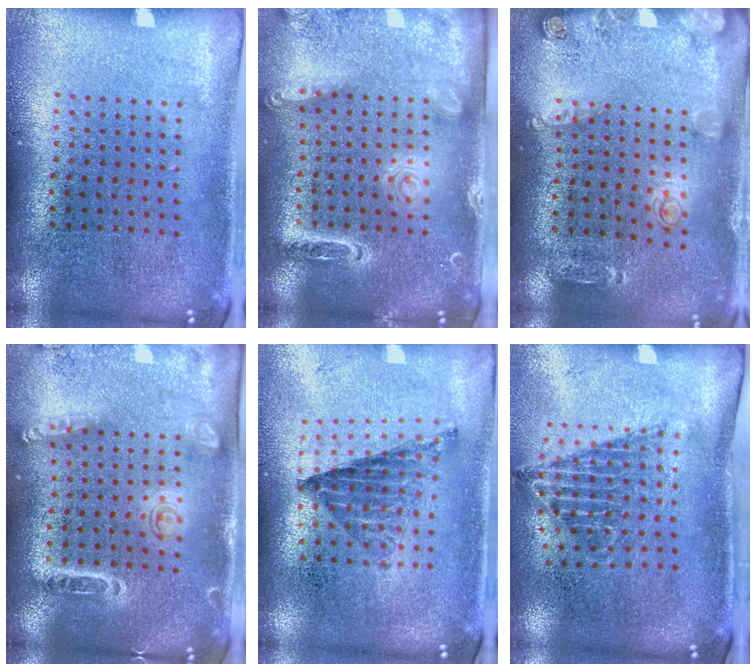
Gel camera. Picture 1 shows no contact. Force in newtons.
{"total": 2.2, "press": 1.9, "slide": 1.1}
{"total": 1.5, "press": 1.4, "slide": 0.6}
{"total": 1.6, "press": 1.5, "slide": 0.4}
{"total": 0.8, "press": 0.8, "slide": 0.0}
{"total": 1.5, "press": 1.1, "slide": 0.9}